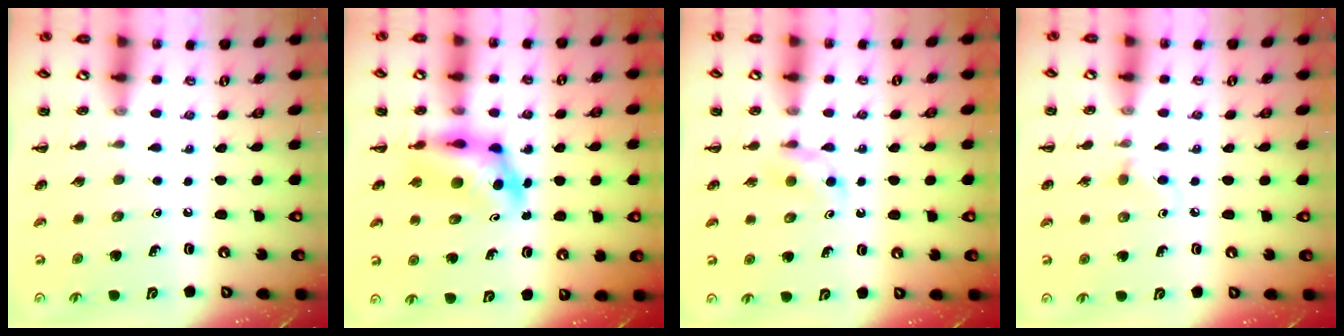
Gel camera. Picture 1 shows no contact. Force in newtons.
{"total": 5.6, "press": 5.3, "slide": 1.6}
{"total": 2.6, "press": 2.4, "slide": 1.0}
{"total": 3.5, "press": 3.3, "slide": 1.3}